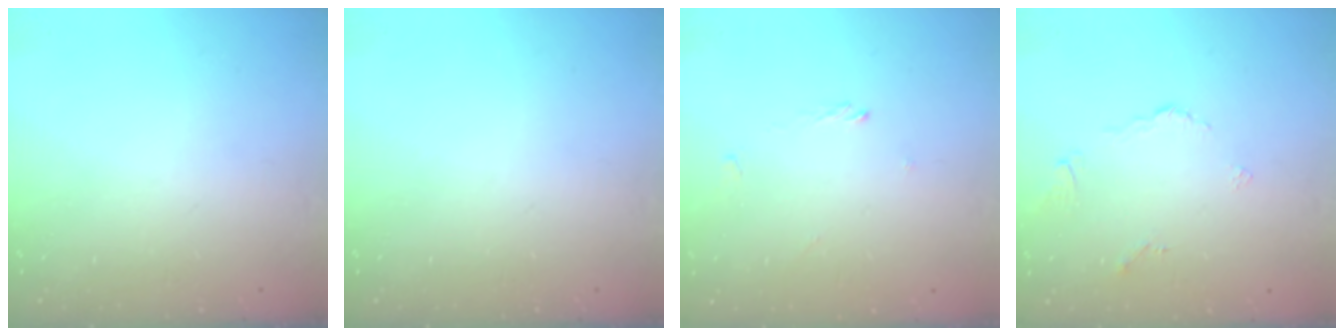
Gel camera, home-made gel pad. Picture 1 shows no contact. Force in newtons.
{"total": 0.0}
{"total": 0.6, "press": 0.3, "slide": 0.5}
{"total": 2.7, "press": 2.6, "slide": 0.6}